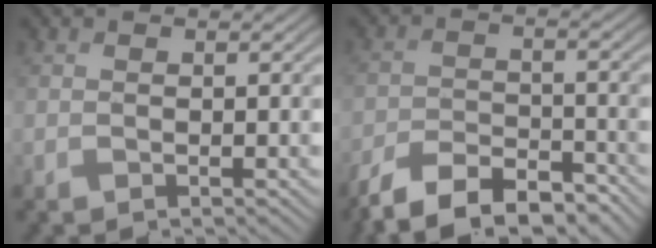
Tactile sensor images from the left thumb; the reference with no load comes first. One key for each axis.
{"total": 8.7, "fx": -7.2, "fy": 3.2, "fz": 3.8, "tx": -0.060, "ty": -0.004, "tz": -0.137}